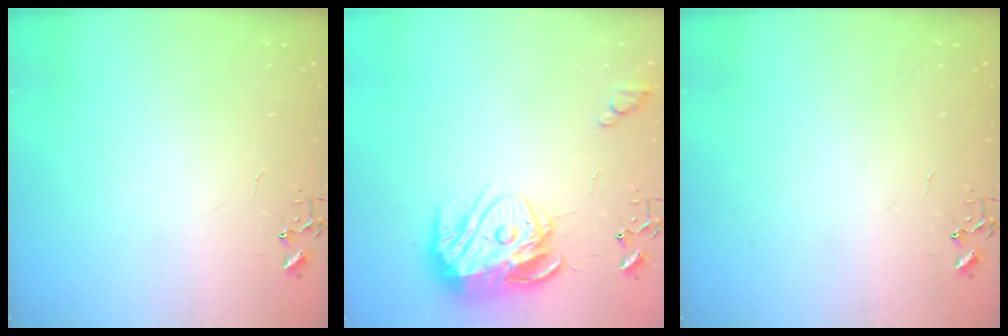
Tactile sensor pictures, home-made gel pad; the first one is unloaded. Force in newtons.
{"total": 16.3, "press": 16.2, "slide": 1.6}
{"total": 0.0}